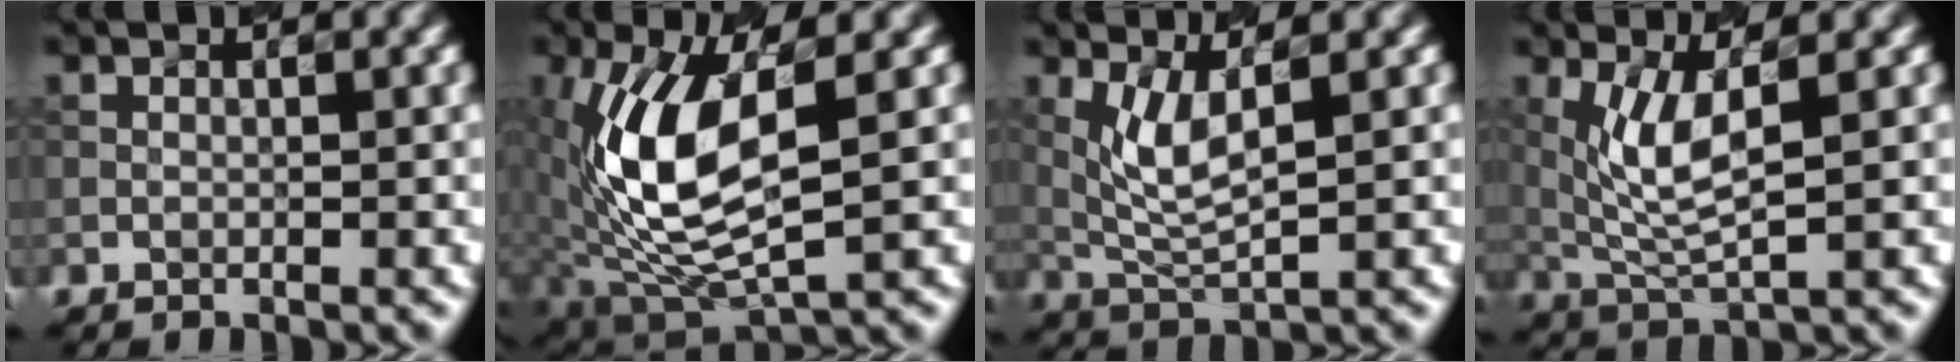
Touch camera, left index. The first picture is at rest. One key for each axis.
{"total": 9.2, "fx": 0.9, "fy": 4.0, "fz": 8.2, "tx": -0.188, "ty": -0.001, "tz": 0.028}
{"total": 3.3, "fx": 1.0, "fy": 0.8, "fz": 3.1, "tx": -0.076, "ty": -0.003, "tz": 0.039}
{"total": 4.3, "fx": 1.0, "fy": 1.1, "fz": 4.1, "tx": -0.098, "ty": -0.006, "tz": 0.038}